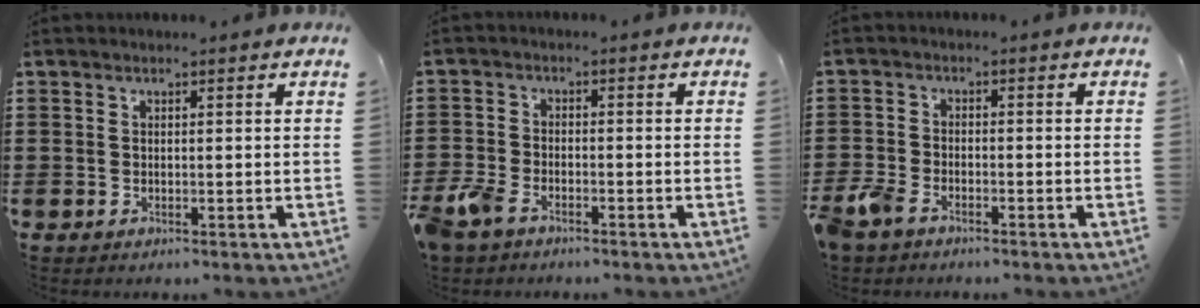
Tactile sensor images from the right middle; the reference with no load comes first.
{"total": 3.9, "force": [-3.1, 1.9, 1.6], "torque": [-0.056, -0.002, -0.068]}
{"total": 3.5, "force": [-2.9, 1.6, 1.3], "torque": [-0.053, -0.004, -0.065]}